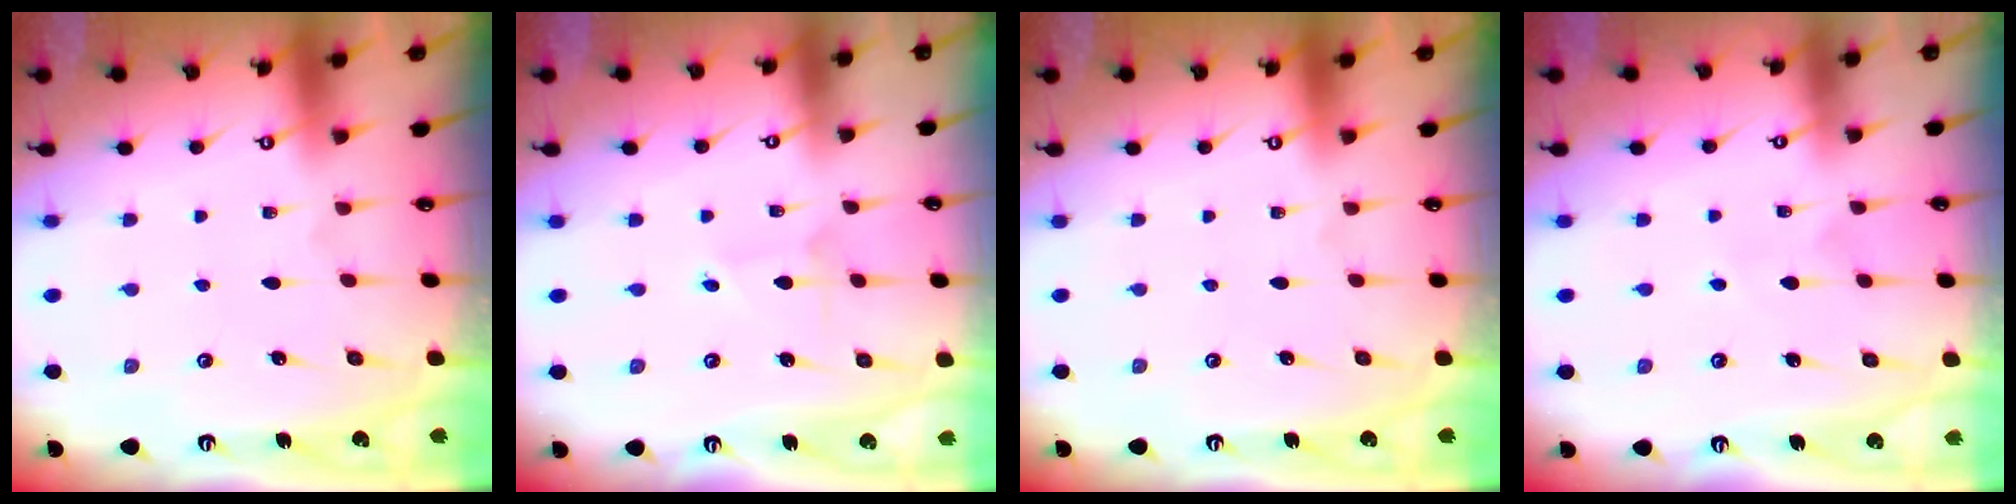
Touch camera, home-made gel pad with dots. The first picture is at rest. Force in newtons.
{"total": 2.0, "press": 2.0, "slide": 0.2}
{"total": 0.0}
{"total": 3.6, "press": 3.6, "slide": 0.3}